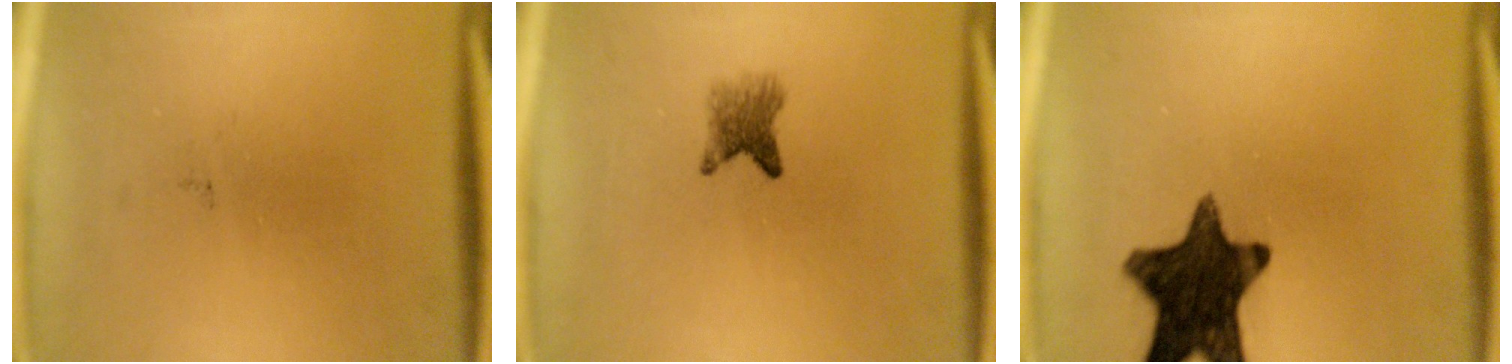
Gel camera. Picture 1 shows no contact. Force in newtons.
{"total": 2.9}
{"total": 14.8}